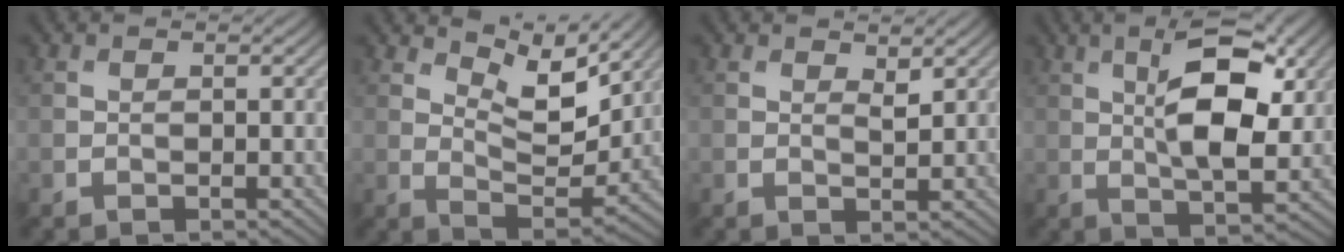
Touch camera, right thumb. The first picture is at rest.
{"total": 8.0, "force": [5.6, 2.7, 5.1], "torque": [-0.101, -0.010, 0.095]}
{"total": 1.7, "force": [1.2, 0.4, 1.1], "torque": [-0.021, -0.005, 0.023]}
{"total": 10.1, "force": [2.5, 3.7, 9.1], "torque": [-0.154, 0.001, 0.036]}